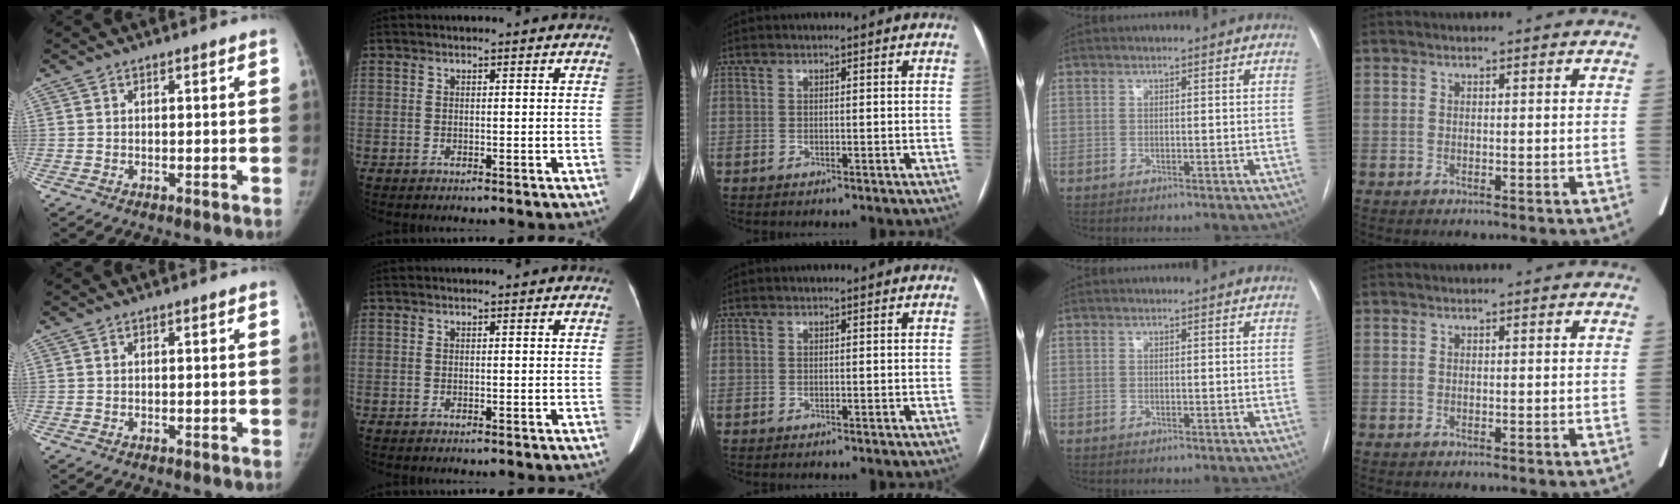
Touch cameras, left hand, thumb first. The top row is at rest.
{}